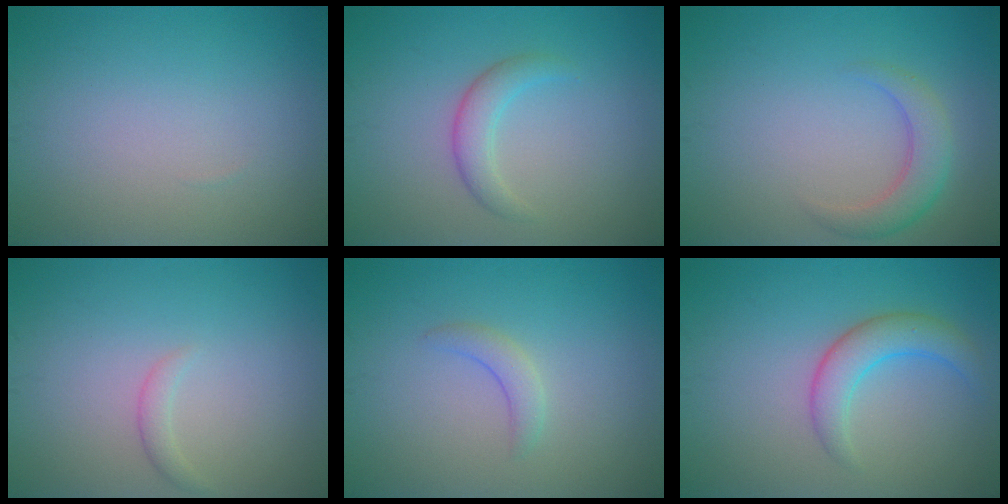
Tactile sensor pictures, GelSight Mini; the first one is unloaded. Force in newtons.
{"total": 2.2, "press": 2.2, "slide": 0.2}
{"total": 2.9, "press": 2.9, "slide": 0.2}
{"total": 1.0, "press": 1.0, "slide": 0.1}
{"total": 1.6, "press": 1.6, "slide": 0.2}
{"total": 3.4, "press": 3.4, "slide": 0.0}